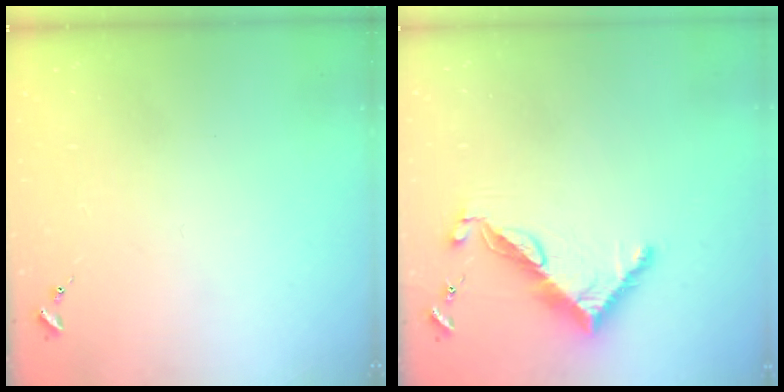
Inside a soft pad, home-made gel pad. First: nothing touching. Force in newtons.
{"total": 7.9, "press": 7.9, "slide": 0.1}